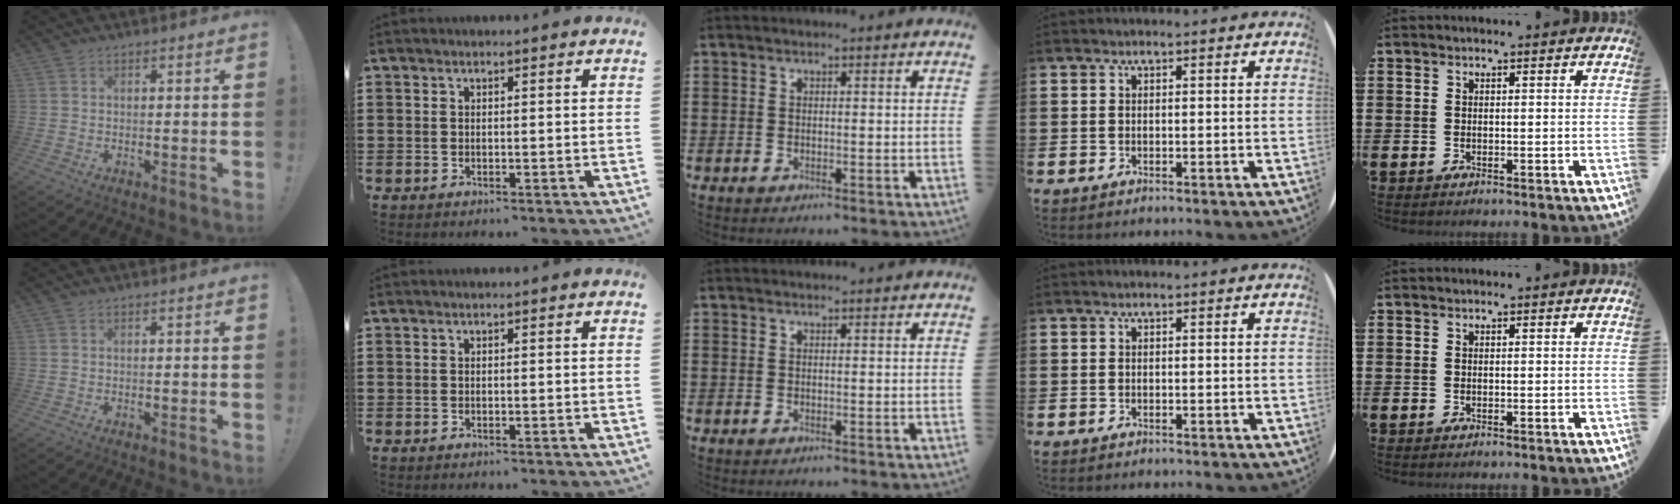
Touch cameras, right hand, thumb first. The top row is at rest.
{}